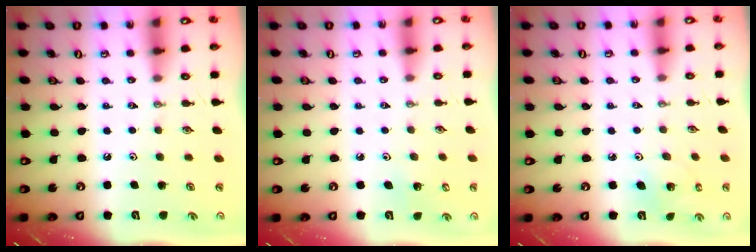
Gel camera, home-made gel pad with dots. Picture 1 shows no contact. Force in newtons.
{"total": 3.0, "press": 2.9, "slide": 0.3}
{"total": 2.8, "press": 2.8, "slide": 0.2}